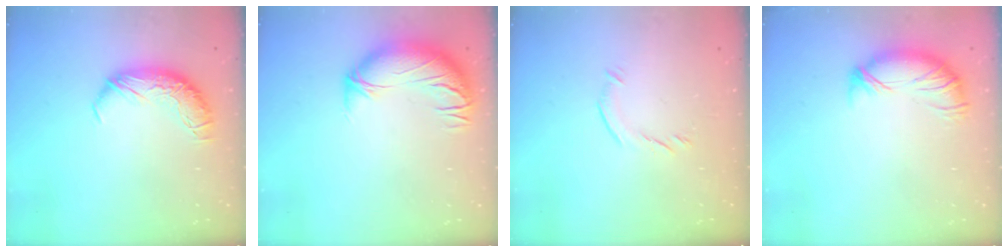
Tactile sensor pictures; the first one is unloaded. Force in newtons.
{"total": 2.4, "press": 1.1, "slide": 2.1}
{"total": 4.8, "press": 4.5, "slide": 1.5}
{"total": 3.7, "press": 3.3, "slide": 1.7}